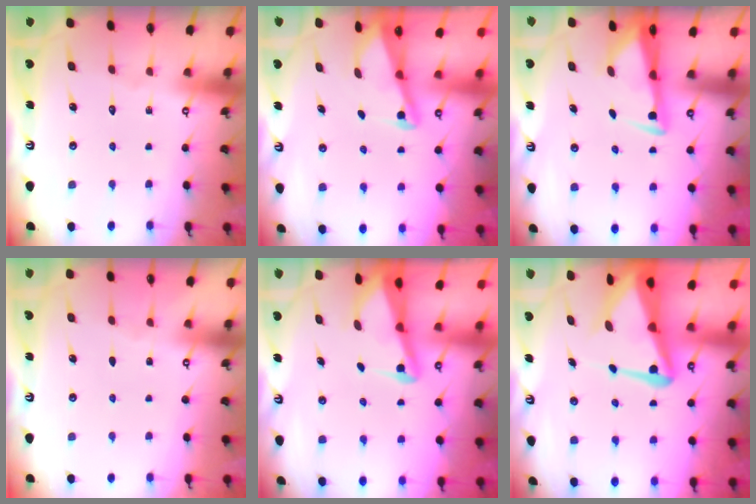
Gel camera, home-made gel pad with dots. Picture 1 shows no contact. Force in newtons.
{"total": 2.1, "press": 2.1, "slide": 0.4}
{"total": 2.9, "press": 2.8, "slide": 0.9}
{"total": 2.4, "press": 2.4, "slide": 0.4}
{"total": 2.6, "press": 2.6, "slide": 0.5}
{"total": 7.4, "press": 7.3, "slide": 1.3}